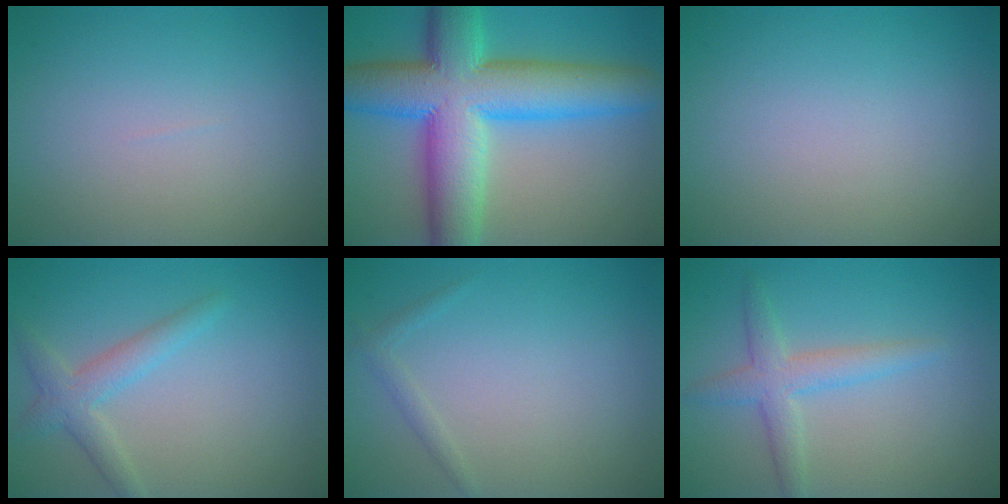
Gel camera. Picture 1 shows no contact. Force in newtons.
{"total": 13.0, "press": 13.0, "slide": 0.3}
{"total": 0.0}
{"total": 2.7, "press": 2.7, "slide": 0.1}
{"total": 1.0, "press": 1.0, "slide": 0.0}
{"total": 2.9, "press": 2.9, "slide": 0.0}